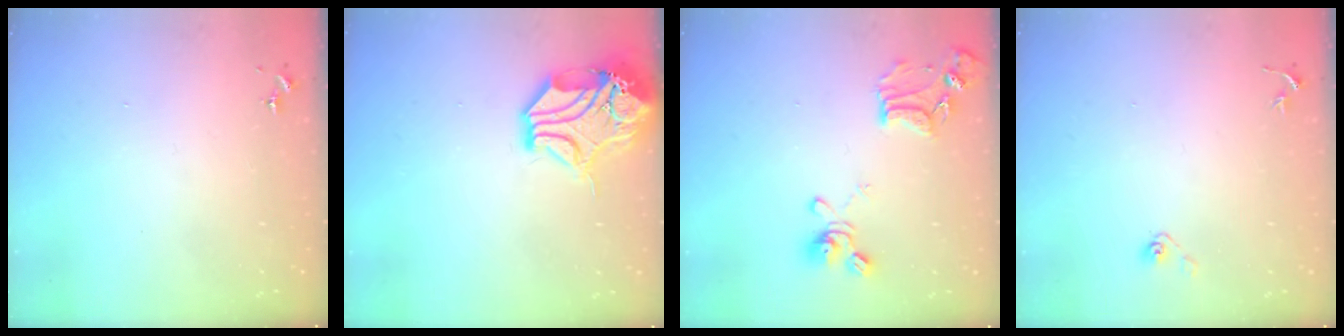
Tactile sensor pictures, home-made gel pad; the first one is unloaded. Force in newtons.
{"total": 15.9, "press": 15.7, "slide": 2.2}
{"total": 14.6, "press": 14.6, "slide": 1.4}
{"total": 3.9, "press": 3.3, "slide": 2.0}